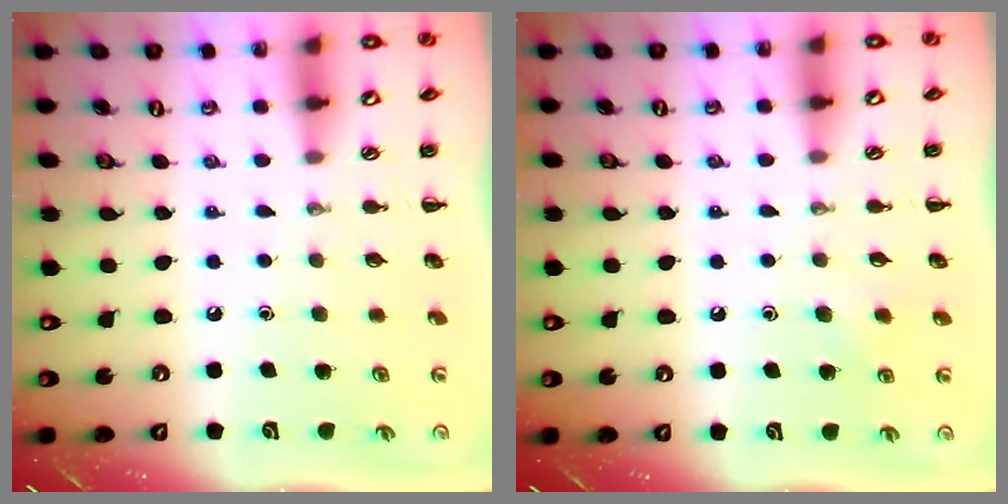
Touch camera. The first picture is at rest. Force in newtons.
{"total": 3.9, "press": 3.7, "slide": 1.1}